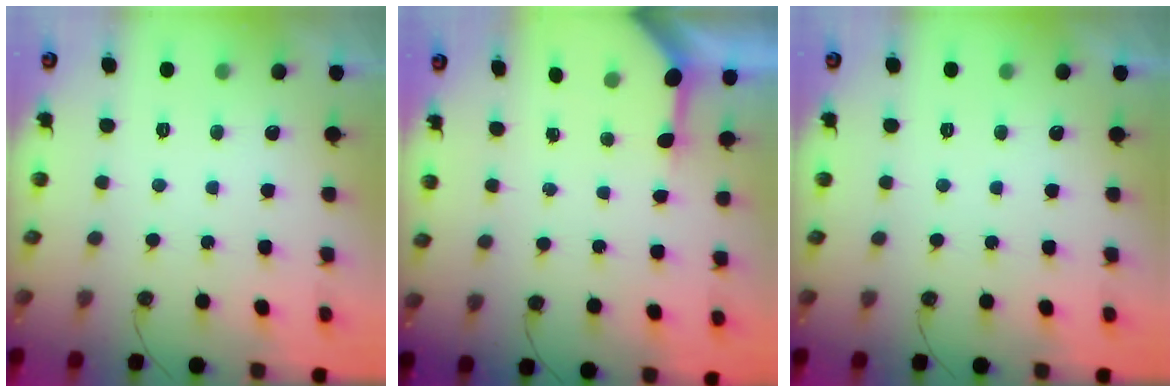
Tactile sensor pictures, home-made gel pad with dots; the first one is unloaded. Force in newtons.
{"total": 3.1, "press": 3.1, "slide": 0.4}
{"total": 0.0}